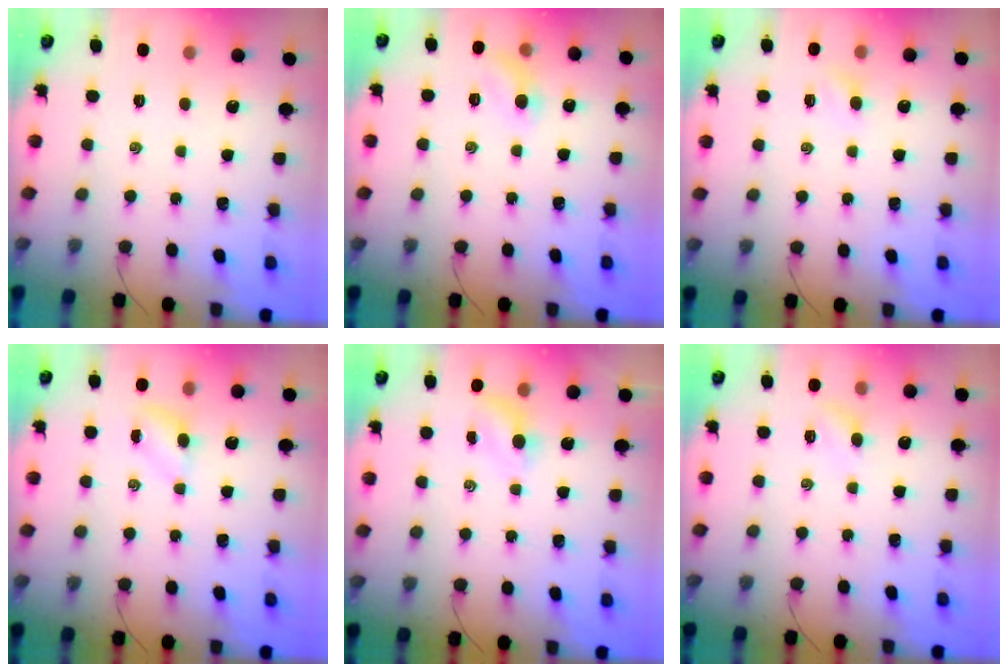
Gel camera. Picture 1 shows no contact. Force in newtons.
{"total": 6.2, "press": 6.1, "slide": 1.2}
{"total": 3.1, "press": 3.0, "slide": 0.9}
{"total": 3.5, "press": 3.3, "slide": 1.2}
{"total": 3.0, "press": 2.8, "slide": 1.0}
{"total": 3.2, "press": 3.0, "slide": 1.1}